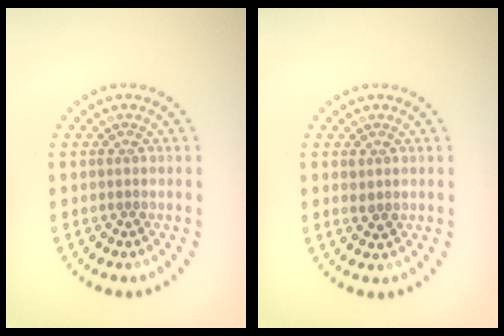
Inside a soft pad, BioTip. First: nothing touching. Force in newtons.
{"total": 0.7, "press": 0.7, "slide": 0.0}